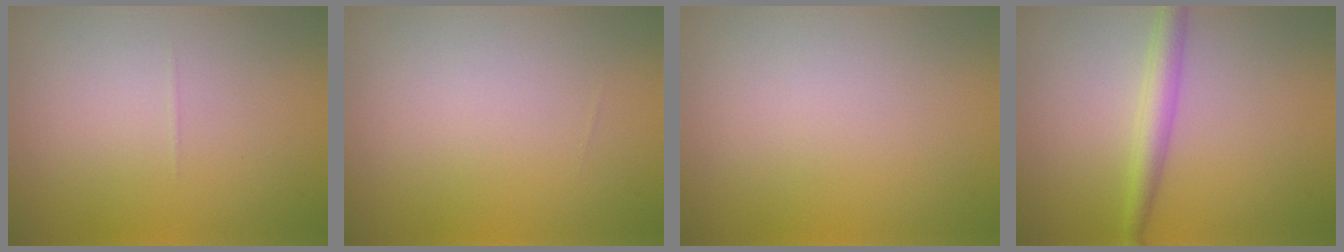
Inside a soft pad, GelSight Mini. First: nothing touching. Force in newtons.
{"total": 0.0}
{"total": 0.0}
{"total": 2.7, "press": 2.7, "slide": 0.0}